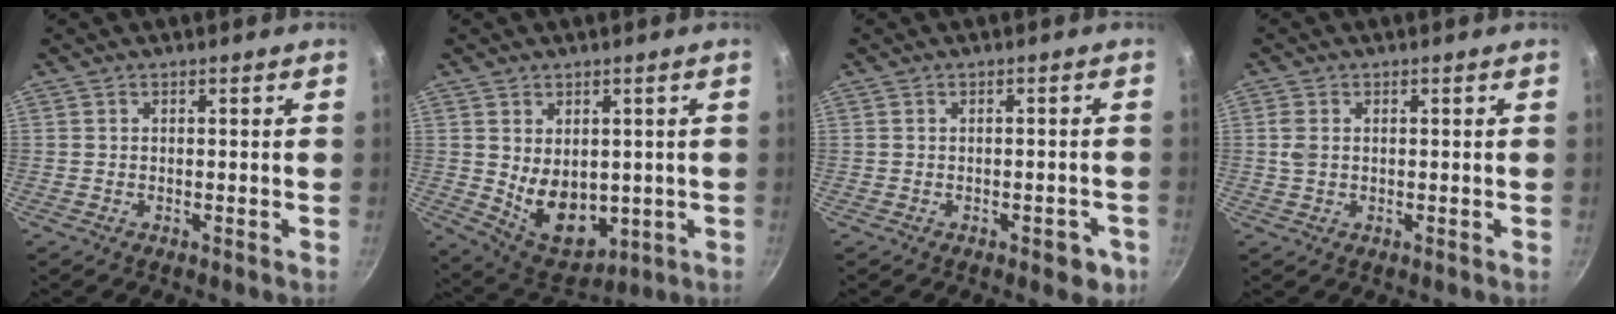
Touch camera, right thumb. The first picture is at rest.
{"total": 11.1, "force": [0.2, 7.8, 7.9], "torque": [-0.097, -0.026, 0.033]}
{"total": 4.3, "force": [-2.0, 2.1, 3.2], "torque": [-0.024, 0.013, -0.017]}
{"total": 2.5, "force": [0.4, 1.7, 1.7], "torque": [-0.036, 0.002, 0.007]}